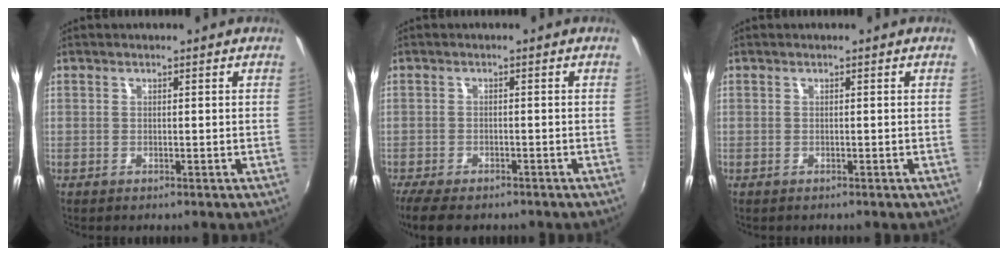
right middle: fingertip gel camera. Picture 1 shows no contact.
{"total": 8.2, "force": [-6.4, 2.8, 4.1], "torque": [-0.100, -0.032, -0.112]}
{"total": 0.0}